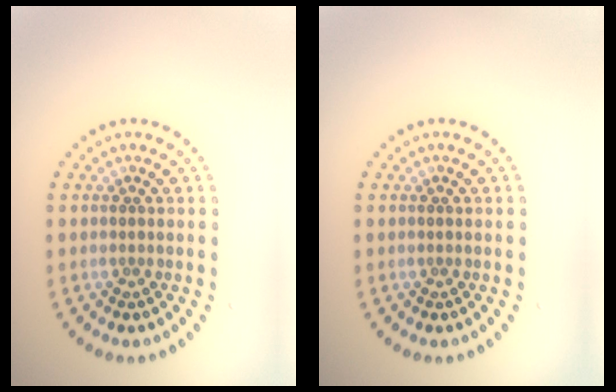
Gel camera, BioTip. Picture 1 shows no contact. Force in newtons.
{"total": 0.0}